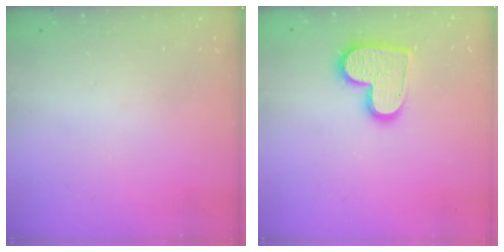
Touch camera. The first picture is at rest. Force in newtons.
{"total": 13.8, "press": 13.7, "slide": 1.1}